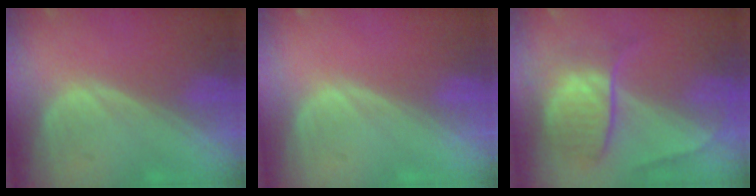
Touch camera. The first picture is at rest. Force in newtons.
{"total": 0.0}
{"total": 7.5, "press": 7.5, "slide": 0.3}